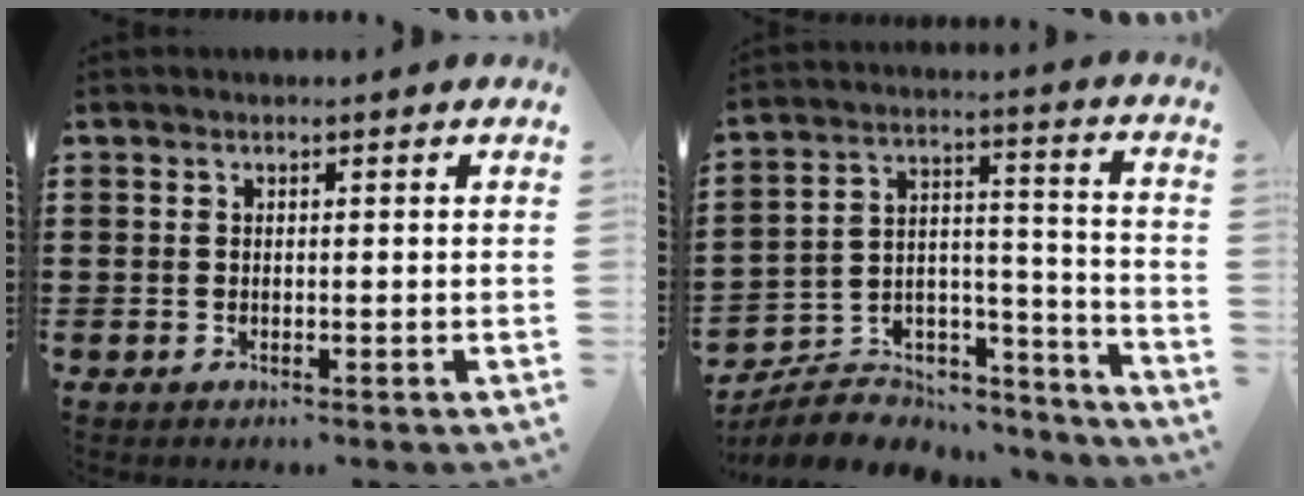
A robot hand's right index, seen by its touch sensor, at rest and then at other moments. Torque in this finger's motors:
{"motor_torque": [0.09, 0.05, -0.04, -0.21]}